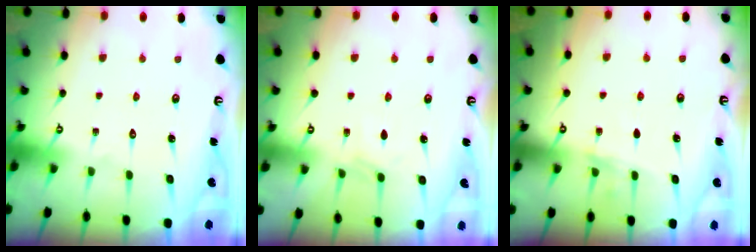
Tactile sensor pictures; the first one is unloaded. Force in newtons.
{"total": 3.0, "press": 3.0, "slide": 0.5}
{"total": 4.6, "press": 4.4, "slide": 1.4}